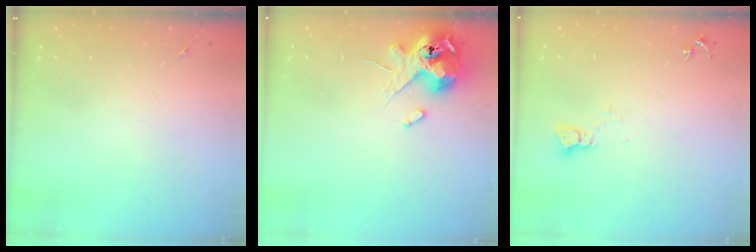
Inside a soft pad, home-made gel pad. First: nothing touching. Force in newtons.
{"total": 12.7, "press": 12.5, "slide": 2.1}
{"total": 3.2, "press": 3.2, "slide": 0.4}